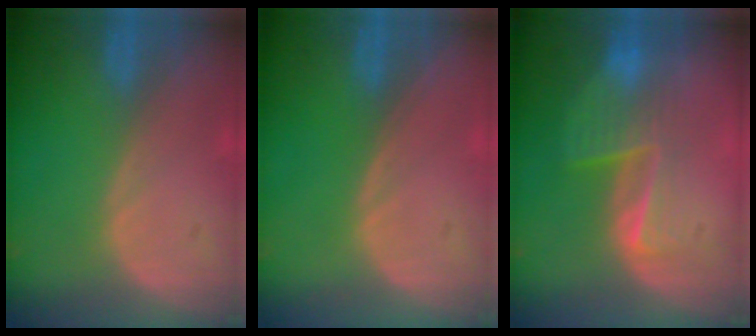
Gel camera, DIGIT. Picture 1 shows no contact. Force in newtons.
{"total": 0.0}
{"total": 7.1, "press": 6.1, "slide": 3.5}